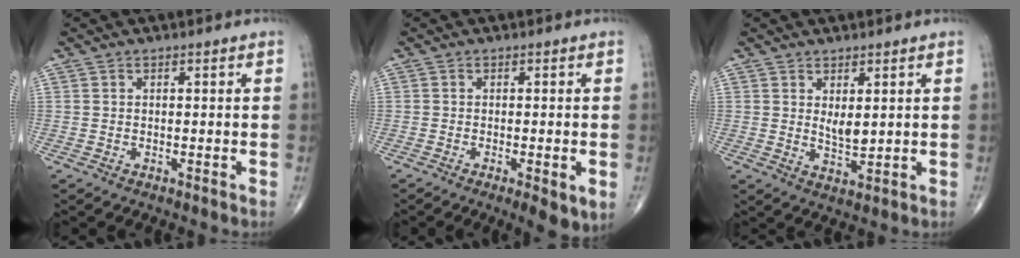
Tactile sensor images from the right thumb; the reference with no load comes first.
{"total": 5.2, "force": [-1.6, 1.4, 4.8], "torque": [-0.075, -0.014, -0.024]}
{"total": 3.6, "force": [1.1, 1.6, 3.1], "torque": [-0.050, -0.017, 0.024]}